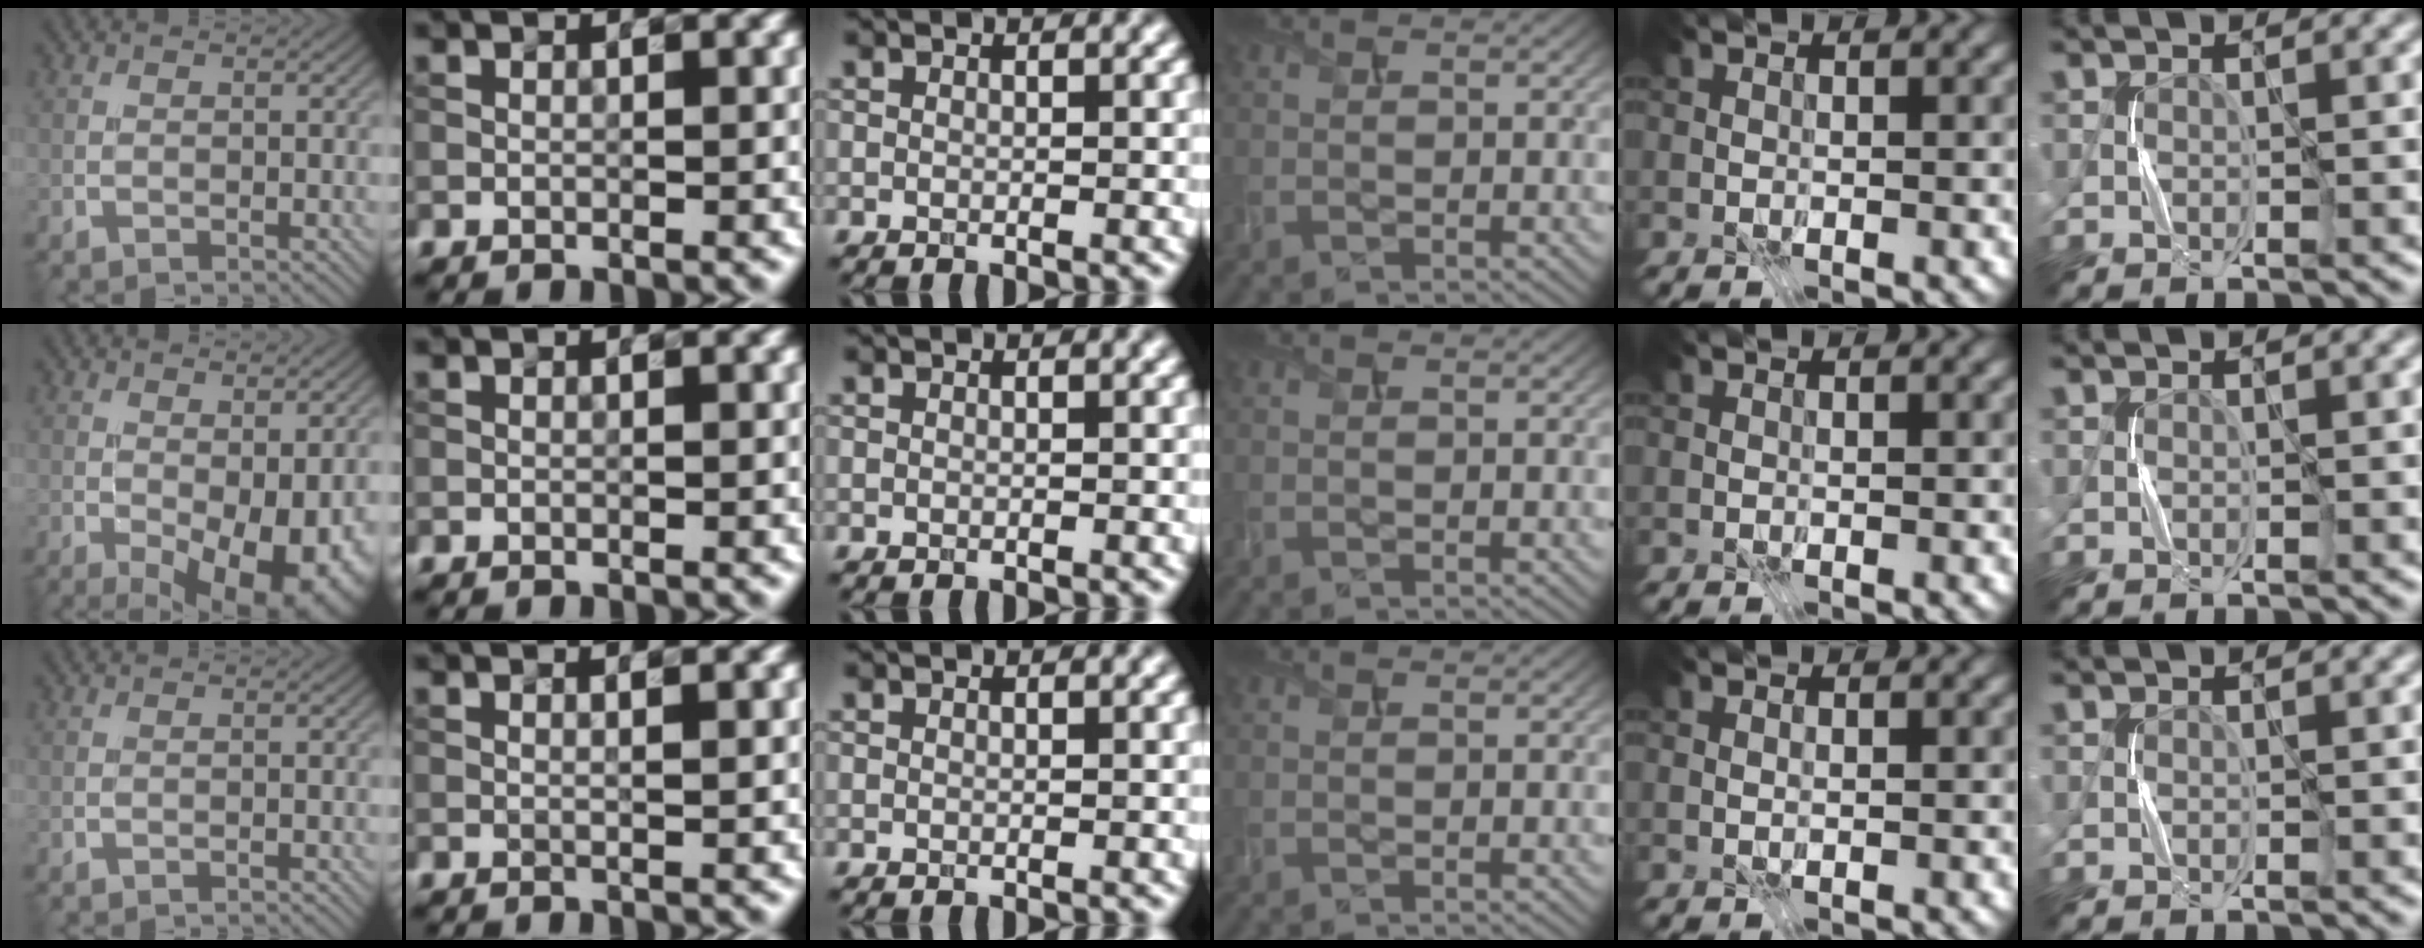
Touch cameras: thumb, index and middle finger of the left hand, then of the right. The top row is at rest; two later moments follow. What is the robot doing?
{"motion": "press", "object": "syringe"}